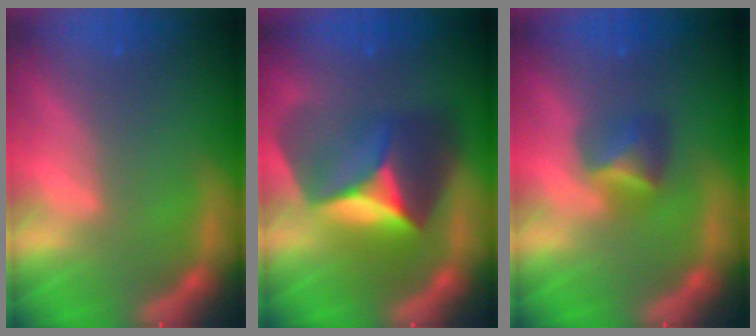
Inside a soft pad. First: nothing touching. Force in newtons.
{"total": 10.0}
{"total": 2.9}